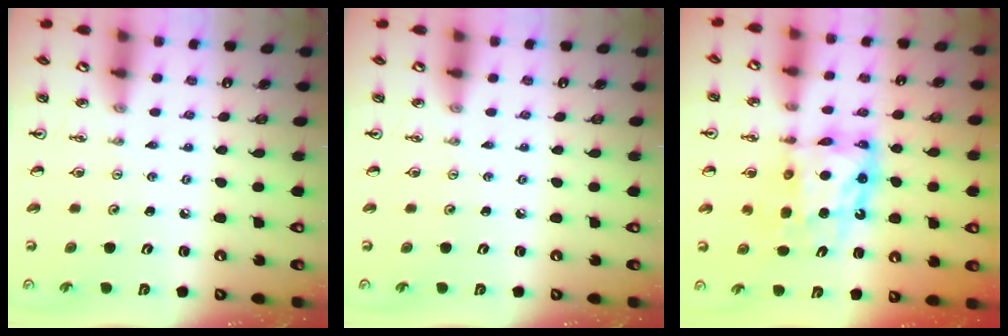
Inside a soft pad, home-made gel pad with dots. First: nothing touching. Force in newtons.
{"total": 0.0}
{"total": 11.3, "press": 11.2, "slide": 1.0}